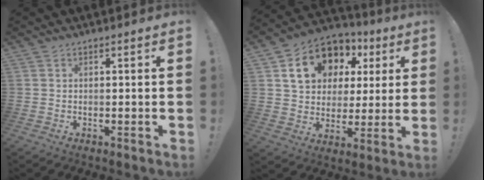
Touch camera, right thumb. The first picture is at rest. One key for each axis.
{"total": 16.7, "fx": 7.2, "fy": 12.6, "fz": 8.2, "tx": -0.121, "ty": -0.022, "tz": 0.148}